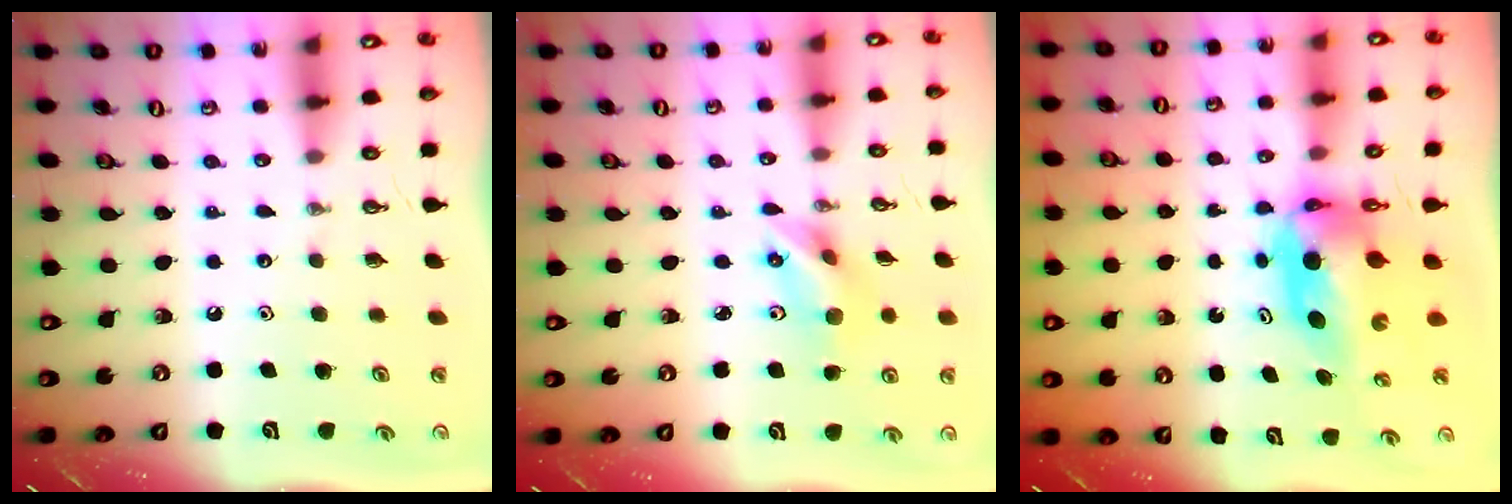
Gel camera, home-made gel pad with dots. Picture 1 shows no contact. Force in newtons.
{"total": 7.6, "press": 7.1, "slide": 2.9}
{"total": 6.4, "press": 6.4, "slide": 0.5}